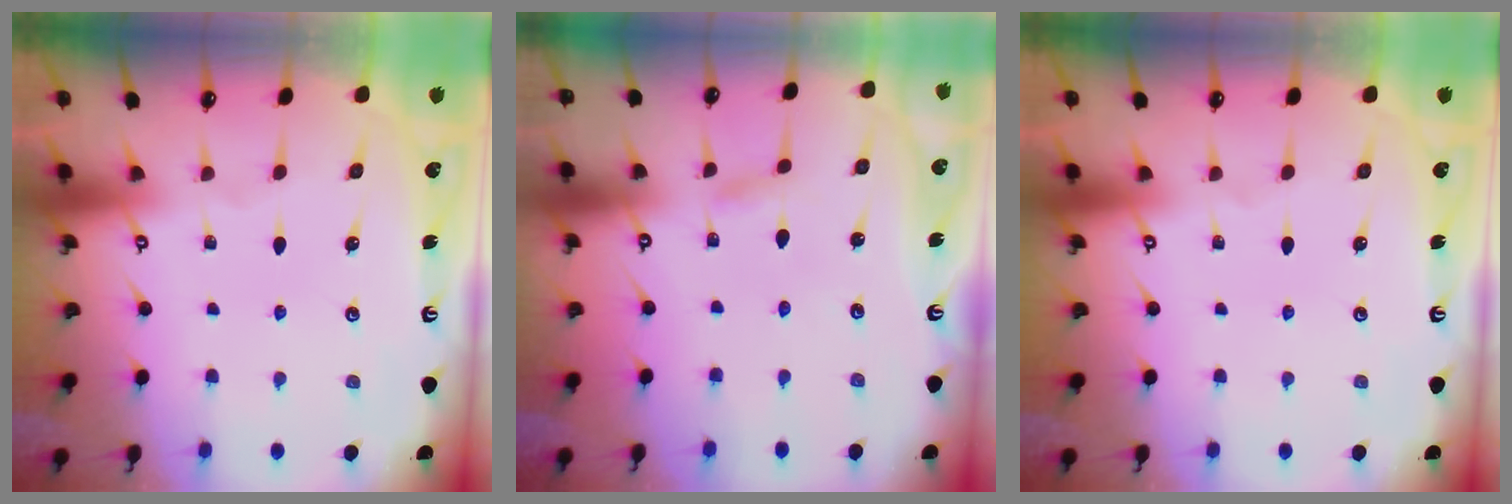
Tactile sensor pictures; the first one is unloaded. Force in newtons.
{"total": 1.1, "press": 1.1, "slide": 0.1}
{"total": 0.0}